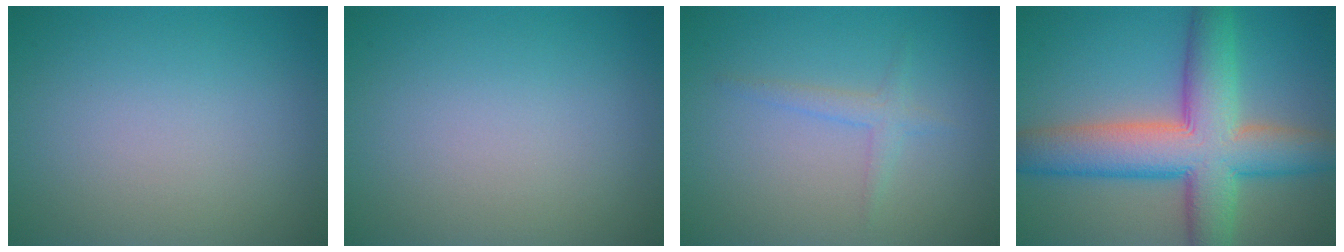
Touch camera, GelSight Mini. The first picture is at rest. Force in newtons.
{"total": 0.0}
{"total": 1.4, "press": 1.4, "slide": 0.1}
{"total": 10.4, "press": 10.4, "slide": 0.5}